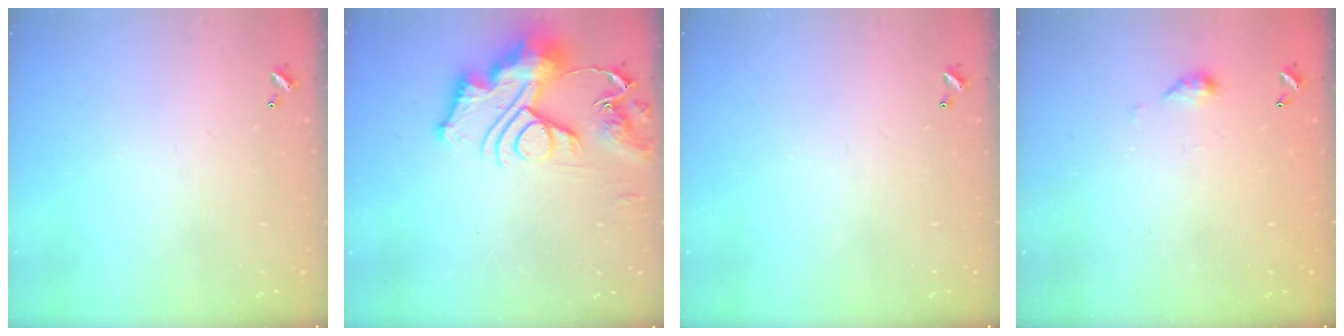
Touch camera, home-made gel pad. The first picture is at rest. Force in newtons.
{"total": 15.3, "press": 15.2, "slide": 1.6}
{"total": 0.0}
{"total": 3.6, "press": 3.5, "slide": 0.5}